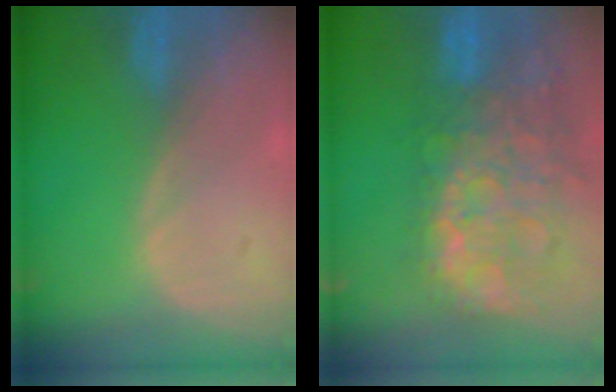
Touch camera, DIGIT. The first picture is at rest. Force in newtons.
{"total": 14.7, "press": 11.9, "slide": 8.5}